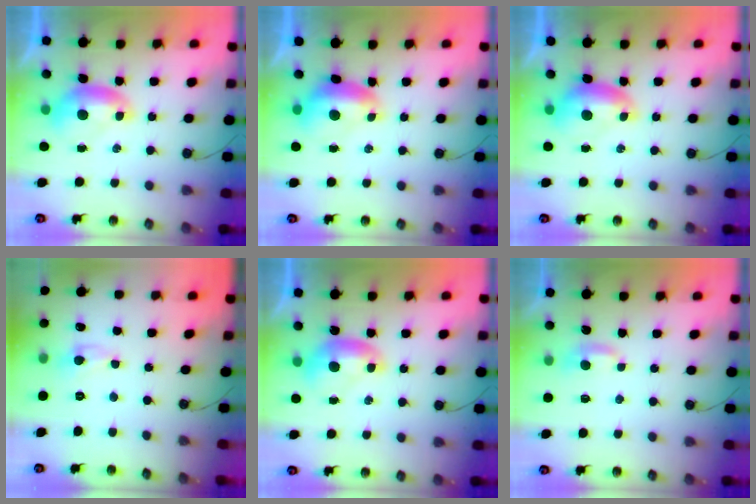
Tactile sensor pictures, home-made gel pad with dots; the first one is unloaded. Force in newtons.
{"total": 0.5, "press": 0.1, "slide": 0.5}
{"total": 0.8, "press": 0.7, "slide": 0.3}
{"total": 0.0}
{"total": 0.0}
{"total": 3.5, "press": 3.4, "slide": 0.3}